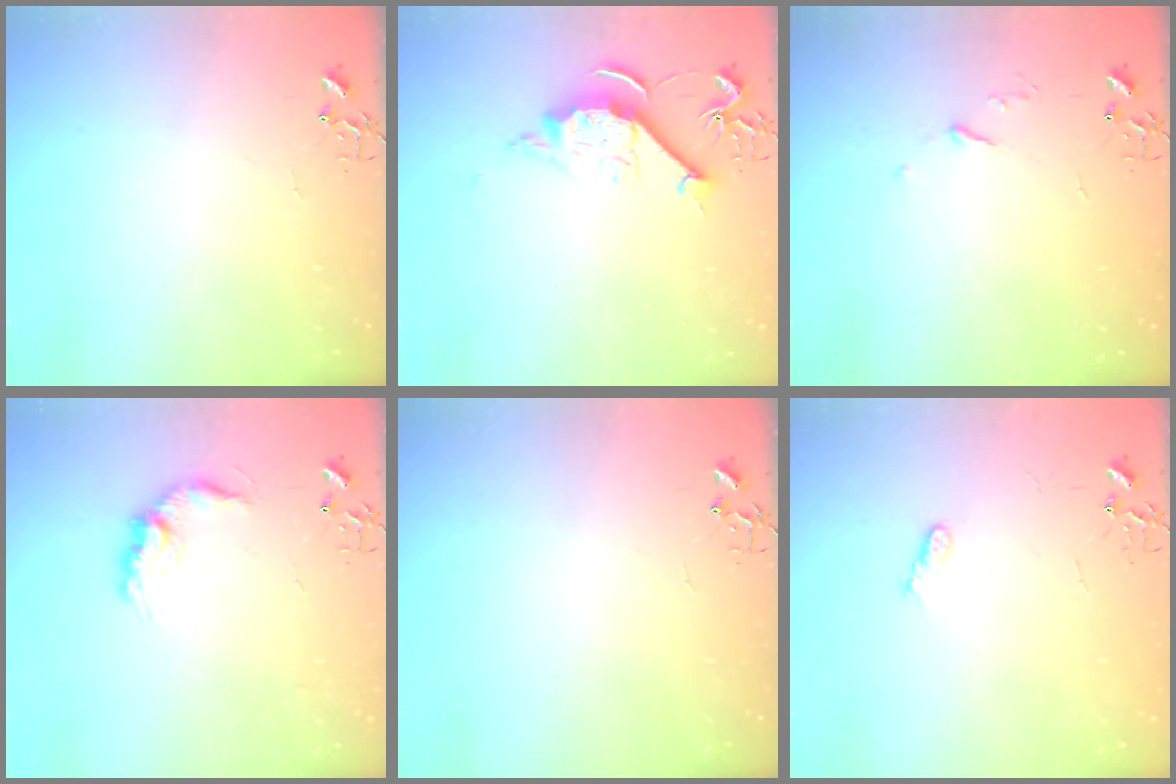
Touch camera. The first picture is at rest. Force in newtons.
{"total": 11.6, "press": 11.6, "slide": 1.2}
{"total": 3.9, "press": 3.8, "slide": 0.6}
{"total": 10.6, "press": 10.6, "slide": 0.5}
{"total": 0.0}
{"total": 5.2, "press": 5.2, "slide": 0.5}